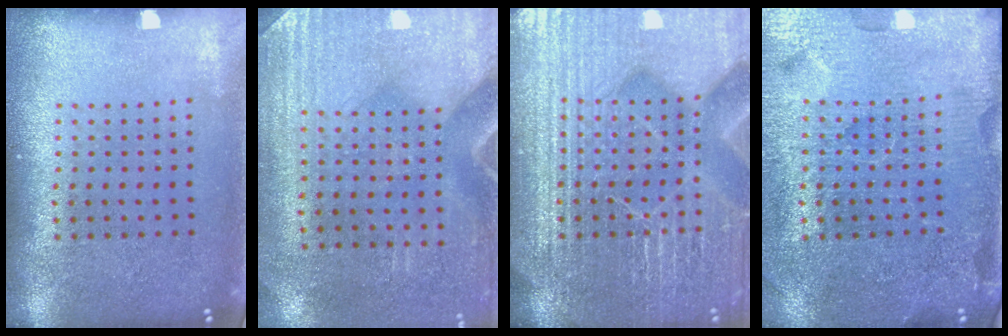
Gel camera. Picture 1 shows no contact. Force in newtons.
{"total": 3.0, "press": 2.6, "slide": 1.5}
{"total": 7.1, "press": 7.1, "slide": 0.9}
{"total": 4.4, "press": 4.1, "slide": 1.7}